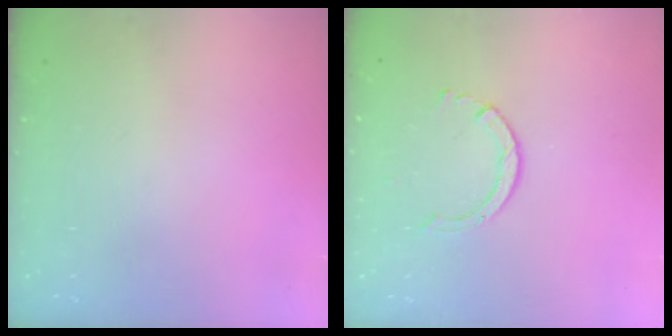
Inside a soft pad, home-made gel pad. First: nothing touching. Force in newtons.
{"total": 4.4, "press": 4.3, "slide": 0.4}